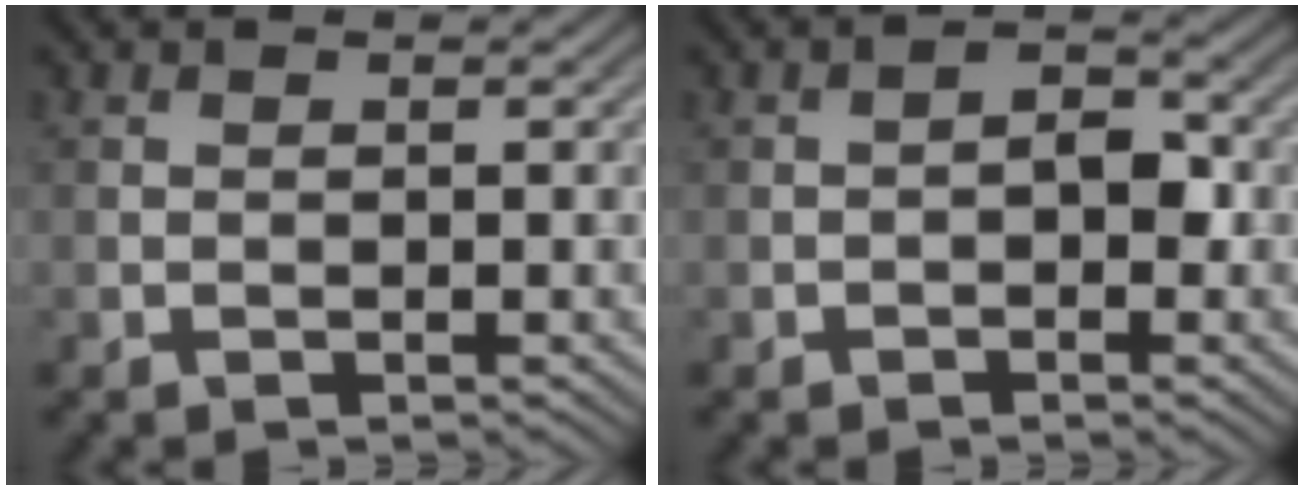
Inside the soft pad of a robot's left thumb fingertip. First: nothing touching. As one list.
[{"total": 2.7, "force": [-0.6, 1.6, 2.1], "torque": [-0.031, 0.005, -0.016]}]